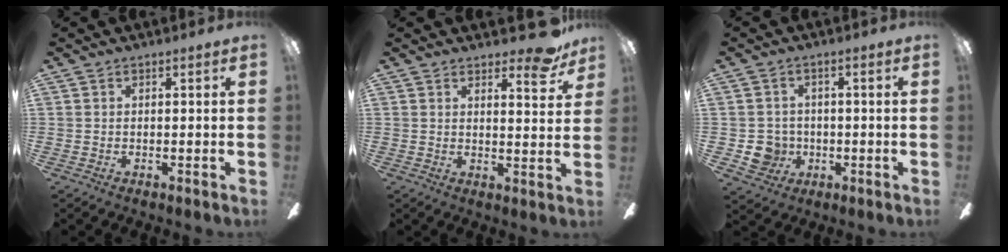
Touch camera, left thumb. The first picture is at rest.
{"total": 8.2, "force": [6.1, 2.2, 5.0], "torque": [-0.063, -0.032, 0.101]}
{"total": 6.3, "force": [-0.9, 6.1, 1.4], "torque": [-0.032, 0.008, -0.011]}